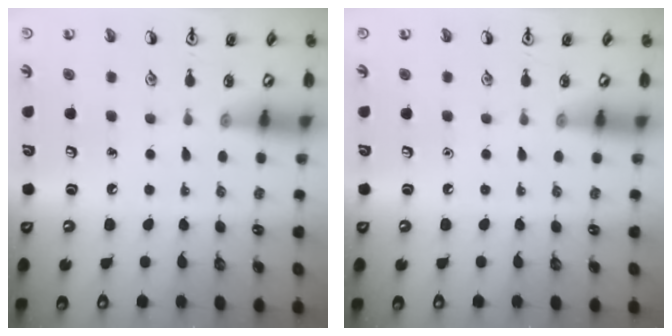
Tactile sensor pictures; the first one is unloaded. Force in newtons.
{"total": 0.0}